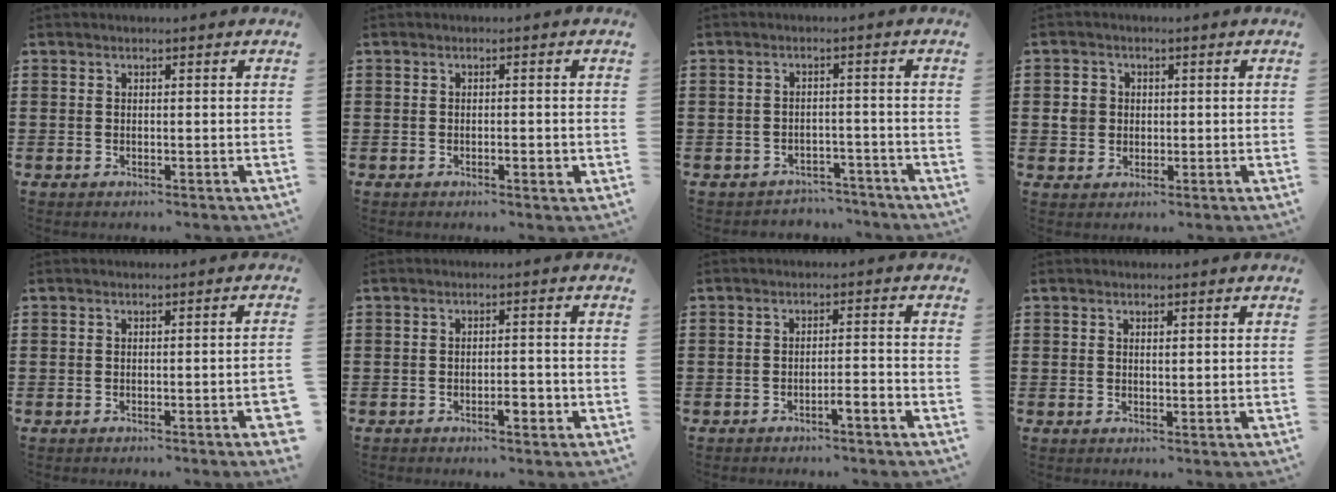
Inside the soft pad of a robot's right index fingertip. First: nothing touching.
{"total": 1.5, "force": [-0.6, 0.3, 1.4], "torque": [-0.024, -0.003, -0.010]}
{"total": 2.7, "force": [-2.7, 0.6, 0.0], "torque": [-0.009, 0.000, -0.057]}
{"total": 3.1, "force": [0.2, 2.8, 1.1], "torque": [-0.032, 0.010, 0.000]}
{"total": 1.7, "force": [-1.0, -0.1, 1.3], "torque": [-0.020, -0.002, -0.019]}
{"total": 2.8, "force": [-1.5, 0.8, 2.1], "torque": [-0.036, 0.003, -0.029]}
{"total": 2.2, "force": [-1.8, -0.3, 1.2], "torque": [-0.021, 0.000, -0.036]}
{"total": 0.7, "force": [0.3, 0.2, 0.6], "torque": [-0.012, 0.002, 0.005]}